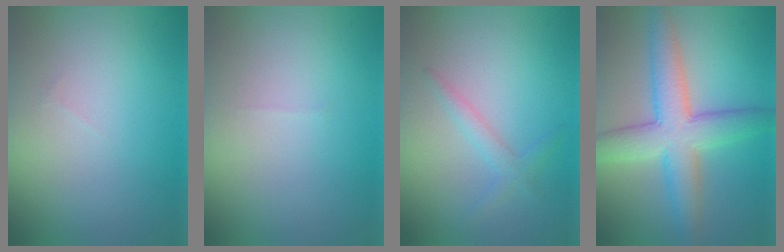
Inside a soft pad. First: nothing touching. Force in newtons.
{"total": 0.0}
{"total": 1.5, "press": 1.5, "slide": 0.1}
{"total": 6.7, "press": 6.7, "slide": 0.1}